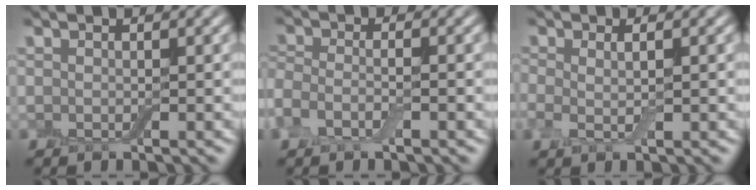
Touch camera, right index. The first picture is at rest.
{"total": 2.3, "force": [-1.3, 0.9, 1.6], "torque": [-0.040, 0.004, -0.038]}
{"total": 1.8, "force": [0.2, 0.6, 1.7], "torque": [-0.039, 0.001, 0.000]}